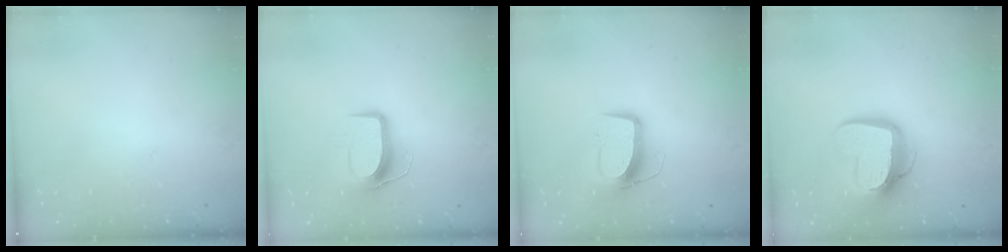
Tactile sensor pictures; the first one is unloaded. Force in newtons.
{"total": 9.5, "press": 9.5, "slide": 0.3}
{"total": 10.0, "press": 9.9, "slide": 0.9}
{"total": 14.0, "press": 13.9, "slide": 1.3}